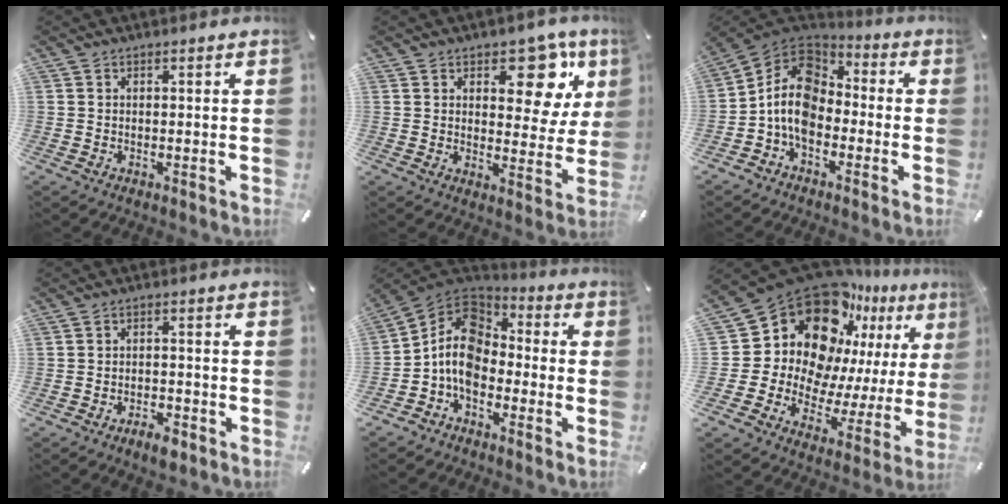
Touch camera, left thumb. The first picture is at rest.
{"total": 12.9, "force": [6.7, 7.1, 8.5], "torque": [-0.087, -0.045, 0.108]}
{"total": 11.6, "force": [-3.3, 8.6, 7.0], "torque": [-0.161, 0.023, -0.066]}
{"total": 4.2, "force": [-3.1, 1.8, 2.1], "torque": [-0.030, 0.019, -0.056]}
{"total": 10.7, "force": [-3.5, 7.9, 6.3], "torque": [-0.148, 0.020, -0.073]}
{"total": 19.2, "force": [11.4, 13.4, 7.8], "torque": [-0.118, -0.116, 0.215]}